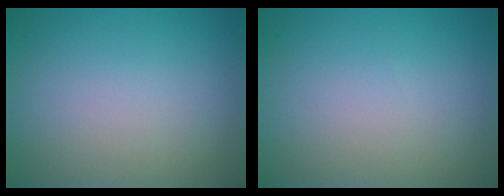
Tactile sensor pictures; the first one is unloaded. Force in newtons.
{"total": 0.0}